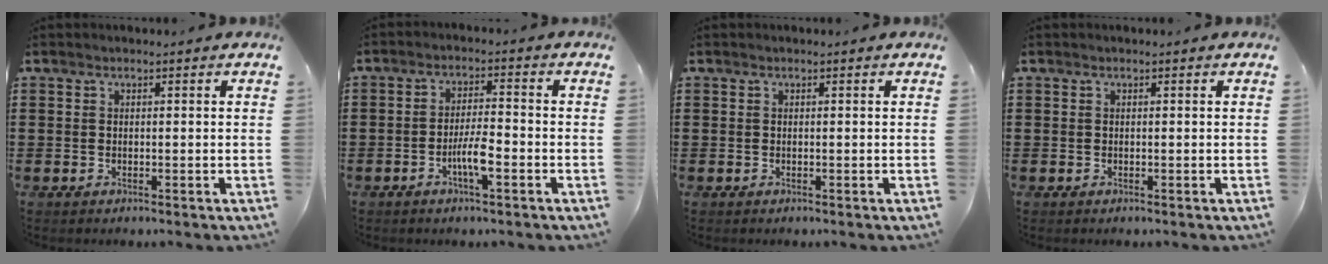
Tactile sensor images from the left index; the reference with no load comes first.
{"total": 4.8, "force": [-1.9, 1.0, 4.3], "torque": [-0.087, 0.001, -0.039]}
{"total": 0.0}
{"total": 0.0}